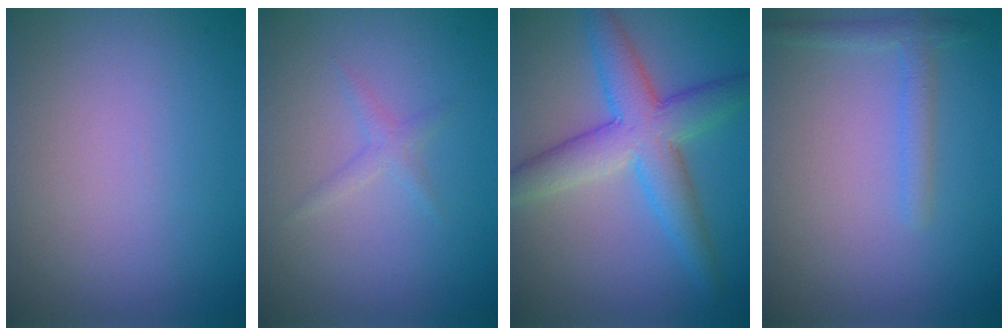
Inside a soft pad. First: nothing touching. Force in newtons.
{"total": 1.1, "press": 1.1, "slide": 0.0}
{"total": 6.6, "press": 6.6, "slide": 0.1}
{"total": 1.7, "press": 1.7, "slide": 0.1}